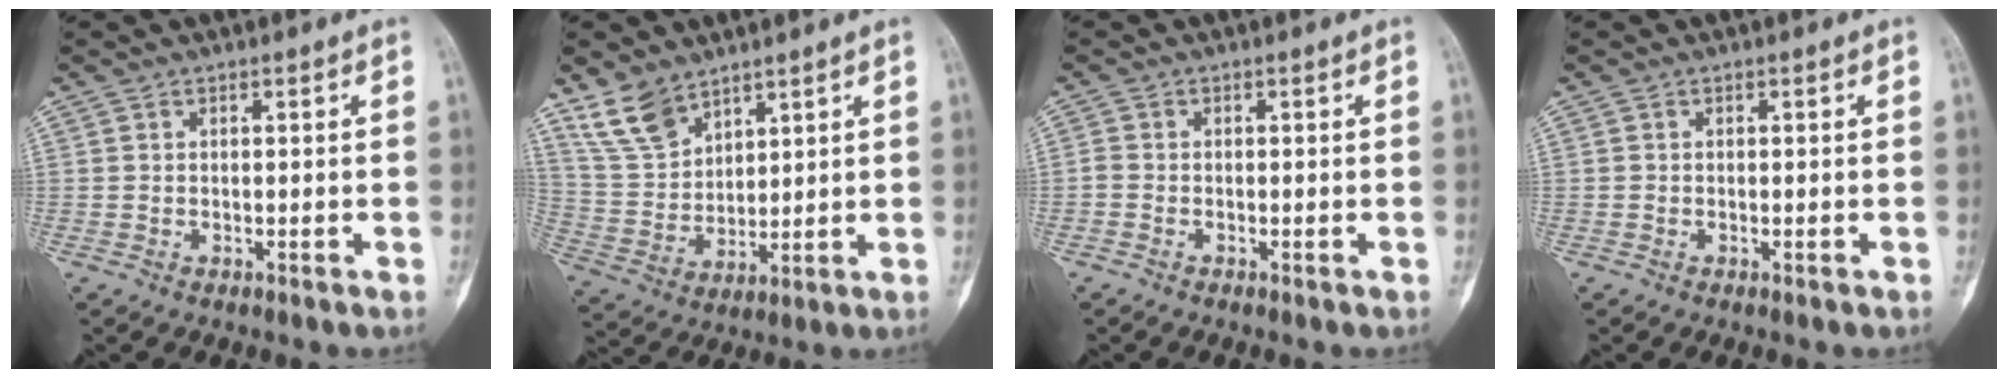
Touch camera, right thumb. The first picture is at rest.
{"total": 9.4, "force": [7.0, 5.0, 3.7], "torque": [-0.066, -0.029, 0.154]}
{"total": 1.0, "force": [-0.6, 0.7, 0.5], "torque": [-0.010, 0.000, -0.019]}
{"total": 0.0}